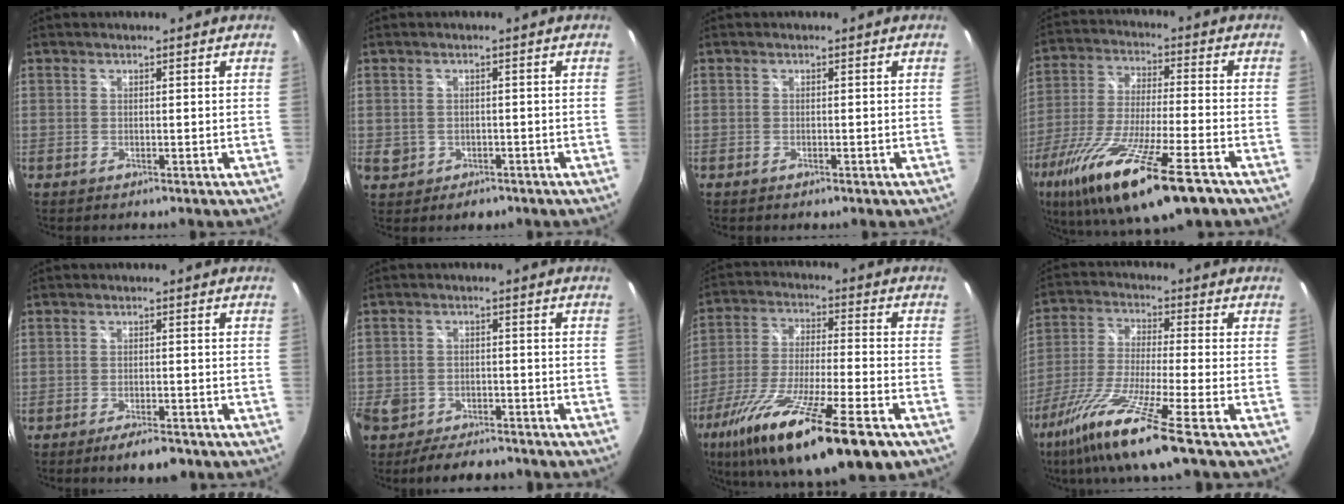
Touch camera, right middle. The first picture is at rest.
{"total": 4.2, "force": [-1.1, 3.7, 1.6], "torque": [-0.038, -0.002, -0.009]}
{"total": 0.7, "force": [-0.4, 0.4, 0.4], "torque": [-0.005, -0.002, -0.008]}
{"total": 23.4, "force": [-14.1, 4.1, 18.2], "torque": [-0.356, -0.071, -0.248]}
{"total": 5.1, "force": [-3.8, 1.4, 3.2], "torque": [-0.063, -0.005, -0.056]}
{"total": 10.9, "force": [-7.9, 5.9, 4.5], "torque": [-0.128, -0.009, -0.127]}
{"total": 24.3, "force": [-14.7, 4.1, 18.9], "torque": [-0.353, -0.063, -0.253]}
{"total": 15.8, "force": [-9.9, 0.1, 12.3], "torque": [-0.260, -0.042, -0.182]}